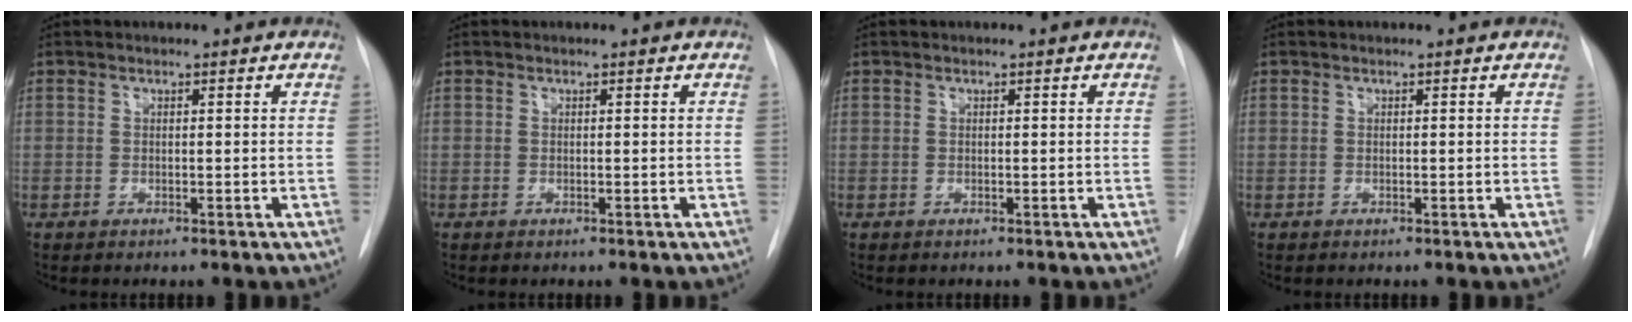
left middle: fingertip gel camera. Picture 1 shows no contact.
{"total": 0.0}
{"total": 0.0}
{"total": 0.0}